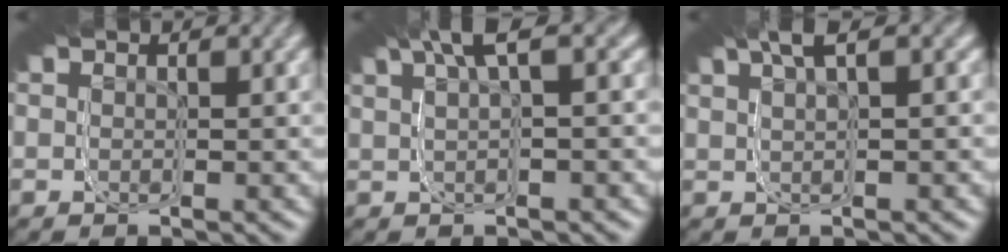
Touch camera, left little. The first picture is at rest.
{"total": 3.9, "force": [1.6, 1.3, 3.3], "torque": [-0.077, 0.024, 0.015]}
{"total": 2.8, "force": [0.8, 1.0, 2.5], "torque": [-0.071, 0.021, 0.007]}